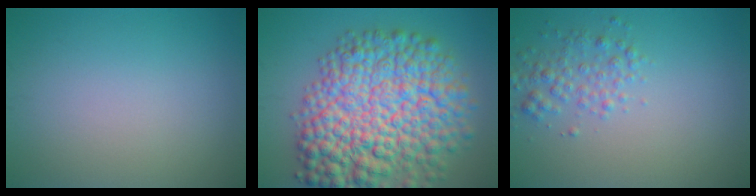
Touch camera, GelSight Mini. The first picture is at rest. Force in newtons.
{"total": 13.4, "press": 13.4, "slide": 0.4}
{"total": 2.5, "press": 2.5, "slide": 0.1}